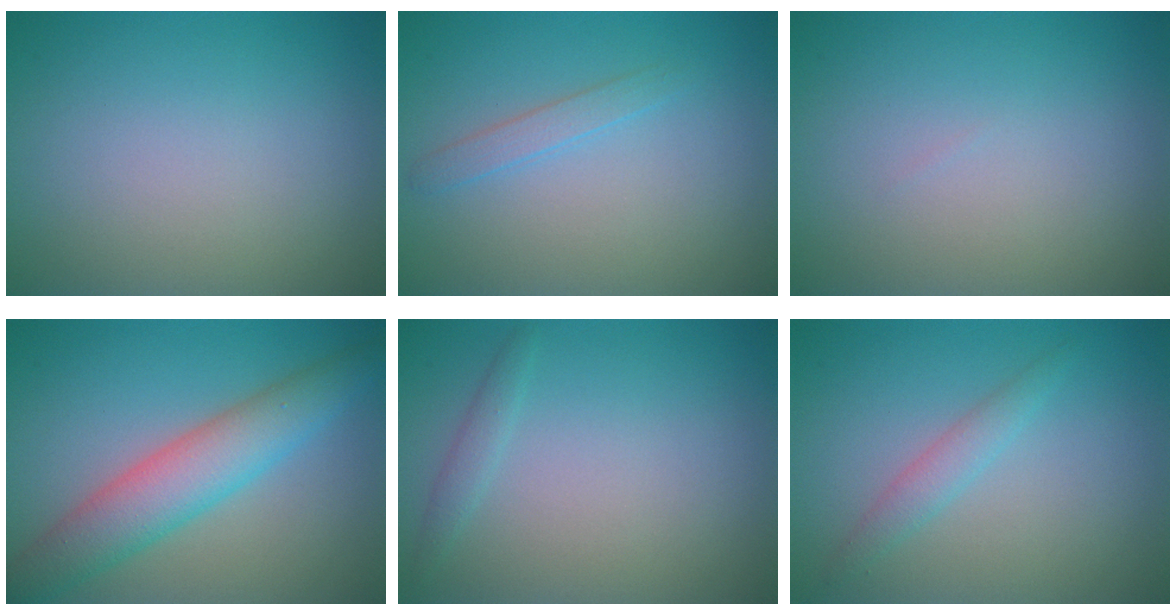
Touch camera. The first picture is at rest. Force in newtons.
{"total": 1.3, "press": 1.3, "slide": 0.1}
{"total": 0.0}
{"total": 5.7, "press": 5.7, "slide": 0.2}
{"total": 1.0, "press": 1.0, "slide": 0.1}
{"total": 1.7, "press": 1.7, "slide": 0.0}